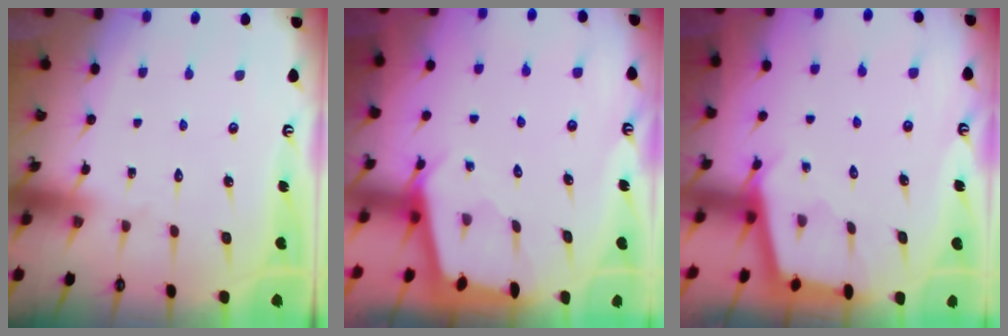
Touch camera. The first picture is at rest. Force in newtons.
{"total": 2.4, "press": 2.4, "slide": 0.3}
{"total": 2.4, "press": 2.4, "slide": 0.2}